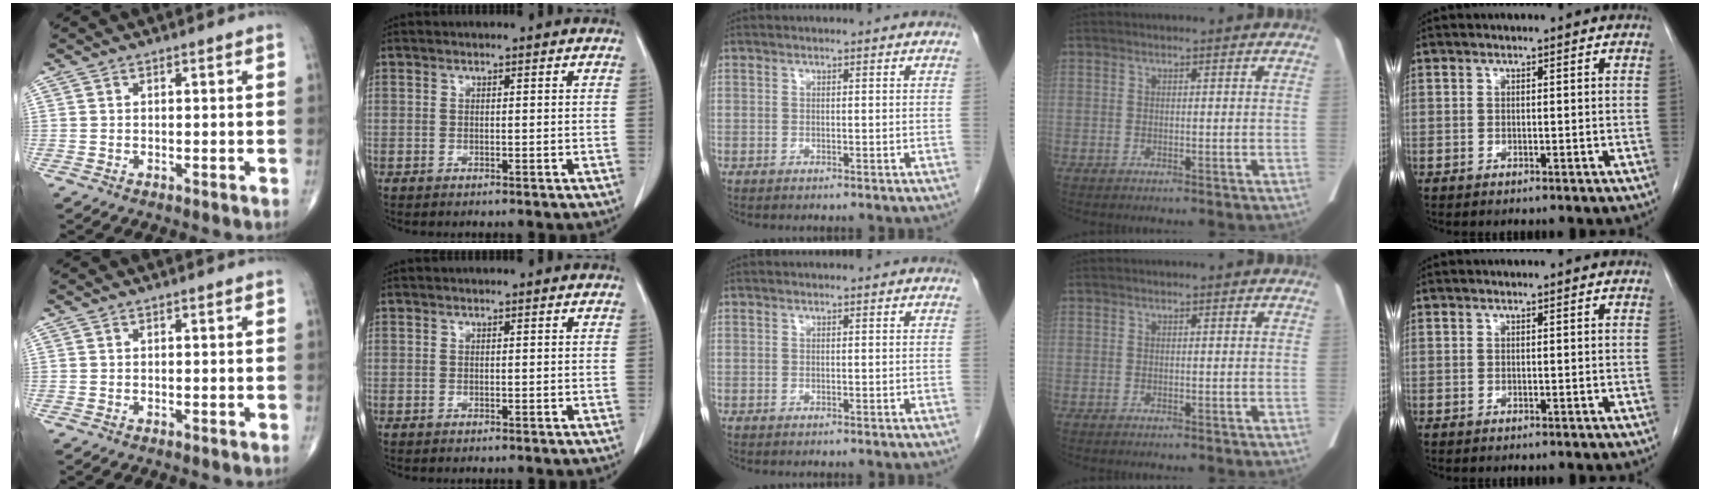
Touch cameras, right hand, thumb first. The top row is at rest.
{}